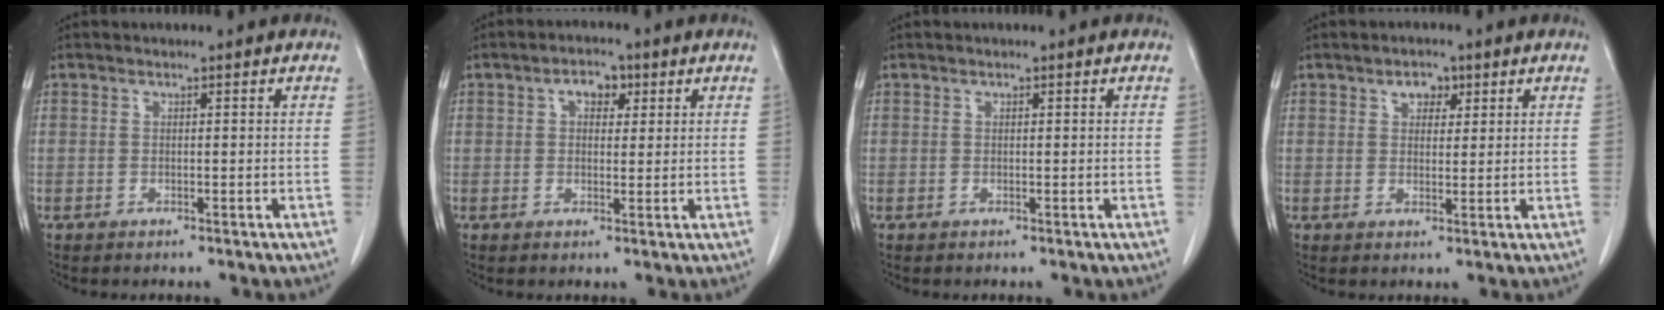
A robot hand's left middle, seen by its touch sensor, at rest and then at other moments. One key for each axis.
{"total": 3.6, "fx": 1.5, "fy": 2.2, "fz": 2.5, "tx": -0.040, "ty": 0.015, "tz": 0.023}
{"total": 0.0}
{"total": 2.9, "fx": 1.6, "fy": 1.9, "fz": 1.6, "tx": -0.022, "ty": 0.007, "tz": 0.024}